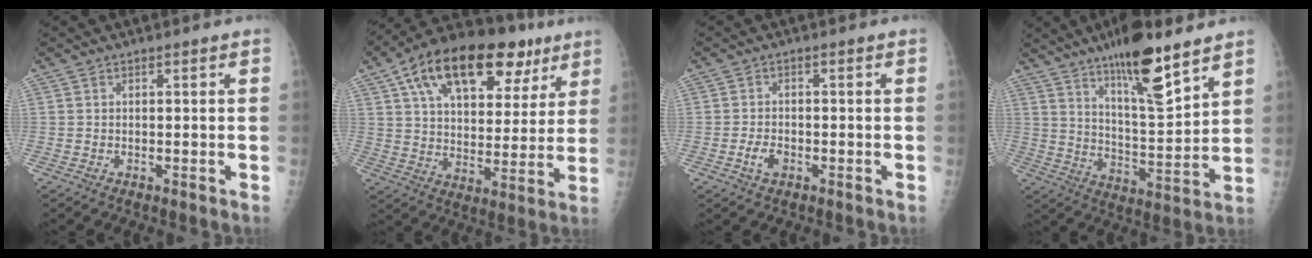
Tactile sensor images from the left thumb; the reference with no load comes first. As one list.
[{"total": 25.3, "force": [13.1, 13.2, 17.1], "torque": [-0.240, 0.007, 0.207]}, {"total": 2.8, "force": [-1.2, 1.7, 1.9], "torque": [-0.034, 0.006, -0.021]}, {"total": 15.4, "force": [10.4, 3.3, 10.9], "torque": [-0.166, -0.066, 0.181]}]